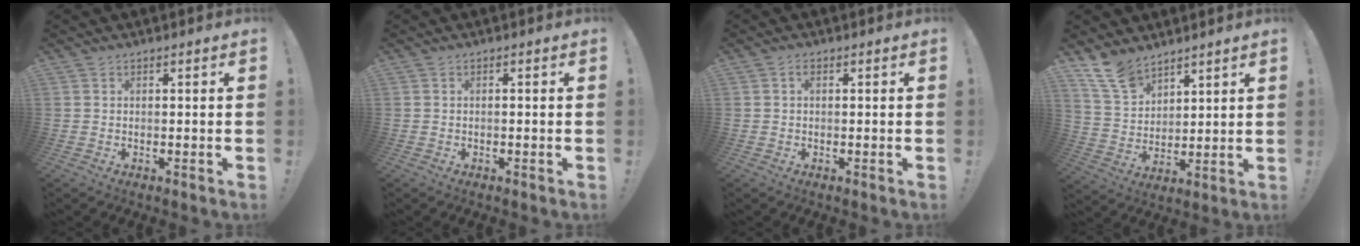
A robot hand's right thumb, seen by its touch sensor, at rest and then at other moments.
{"total": 0.7, "force": [-0.5, -0.1, 0.5], "torque": [-0.017, 0.001, -0.008]}
{"total": 1.1, "force": [0.1, 0.7, 0.8], "torque": [-0.013, 0.002, -0.001]}
{"total": 11.5, "force": [9.0, 6.1, 3.8], "torque": [-0.082, -0.057, 0.178]}